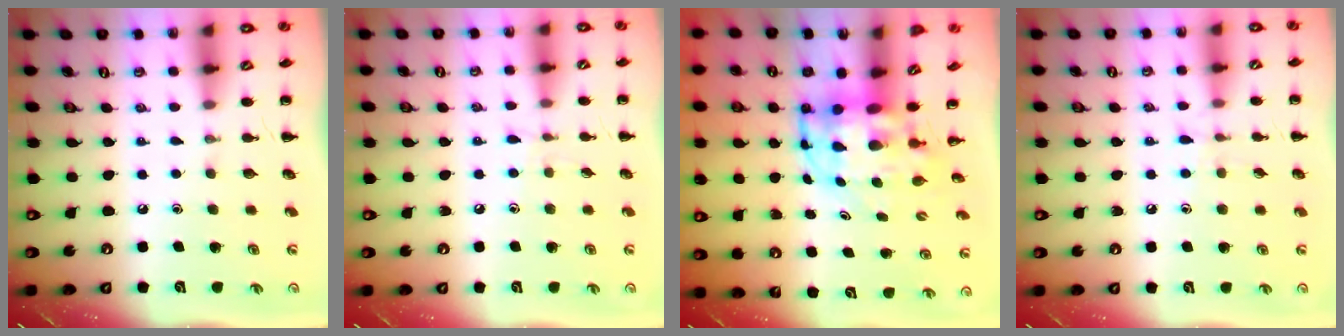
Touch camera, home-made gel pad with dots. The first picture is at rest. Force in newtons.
{"total": 4.4, "press": 4.0, "slide": 1.9}
{"total": 6.5, "press": 6.2, "slide": 2.0}
{"total": 6.0, "press": 5.6, "slide": 2.3}